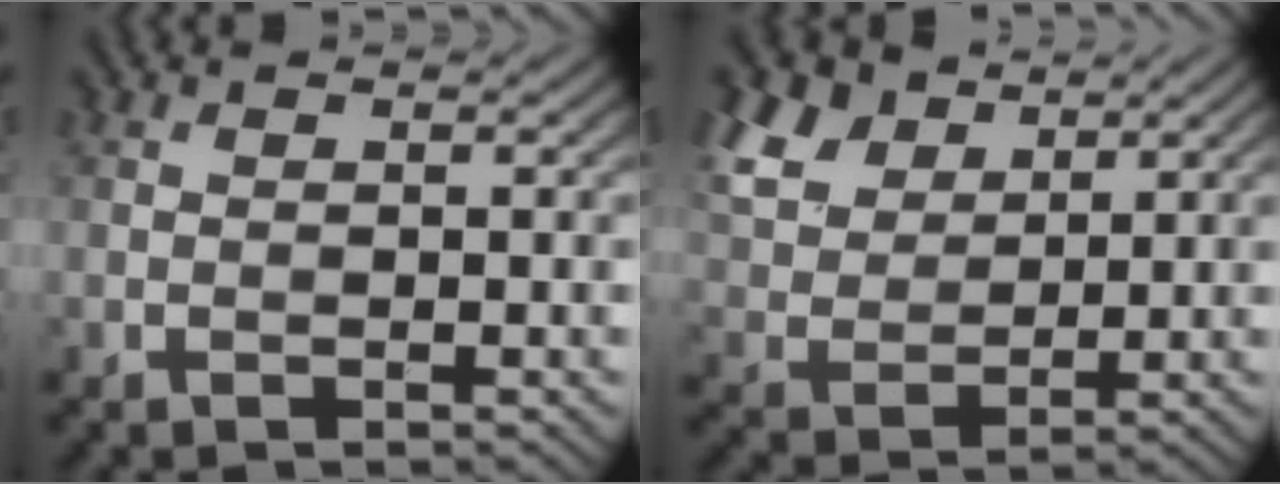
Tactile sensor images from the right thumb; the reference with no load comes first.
{"total": 8.9, "force": [5.4, 5.3, 4.6], "torque": [-0.138, 0.016, 0.103]}